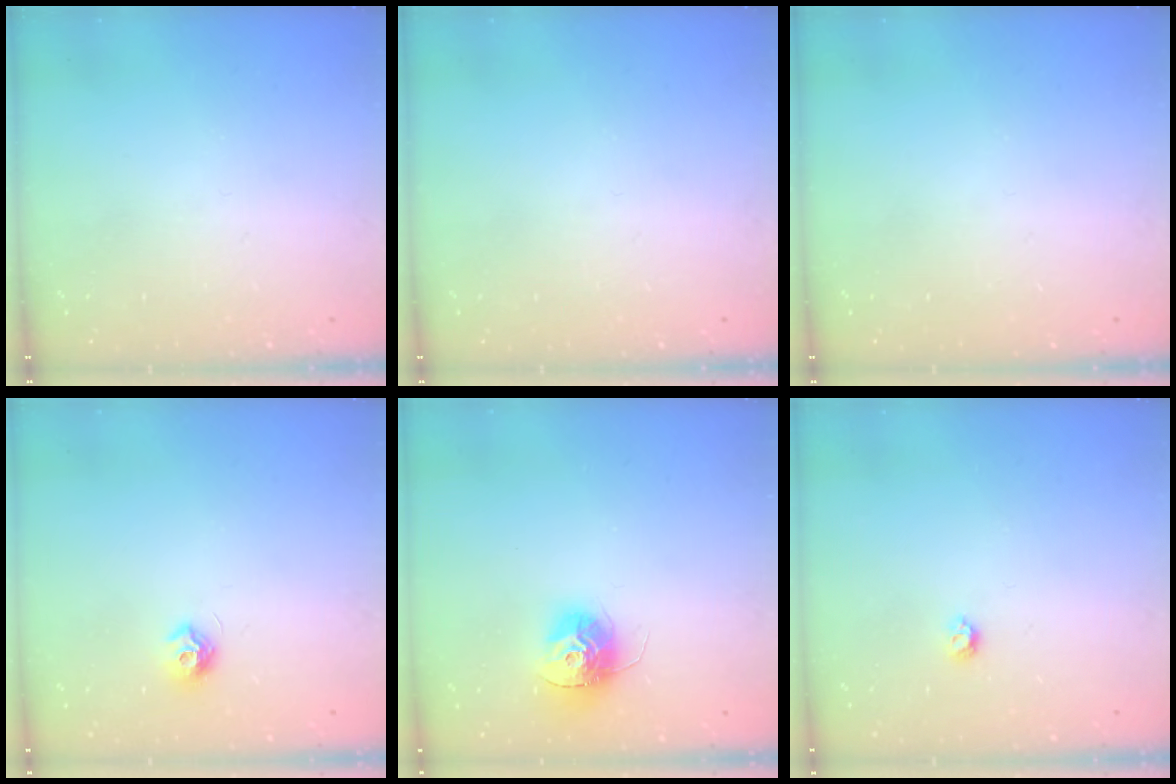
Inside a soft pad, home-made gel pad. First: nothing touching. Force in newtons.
{"total": 0.0}
{"total": 0.0}
{"total": 7.3, "press": 7.2, "slide": 0.7}
{"total": 12.0, "press": 11.9, "slide": 1.0}
{"total": 3.4, "press": 3.4, "slide": 0.7}